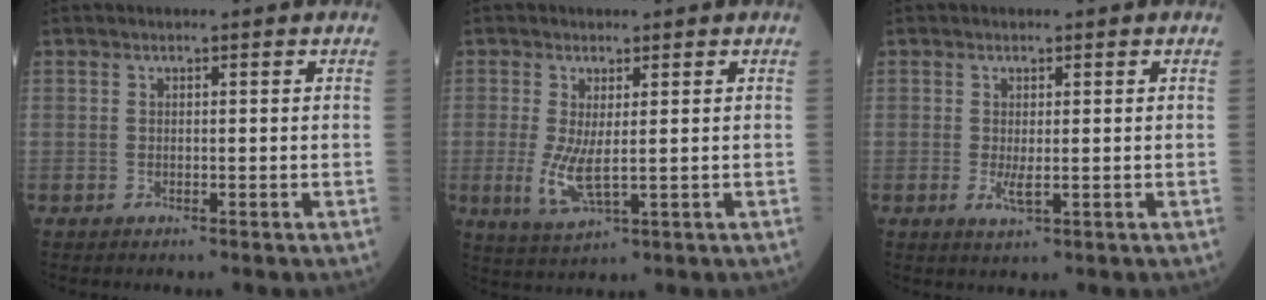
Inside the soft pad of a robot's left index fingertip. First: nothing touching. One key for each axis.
{"total": 5.1, "fx": -0.2, "fy": 1.2, "fz": 4.9, "tx": -0.111, "ty": -0.017, "tz": 0.002}
{"total": 2.1, "fx": -0.2, "fy": 0.4, "fz": 2.0, "tx": -0.043, "ty": -0.006, "tz": 0.000}